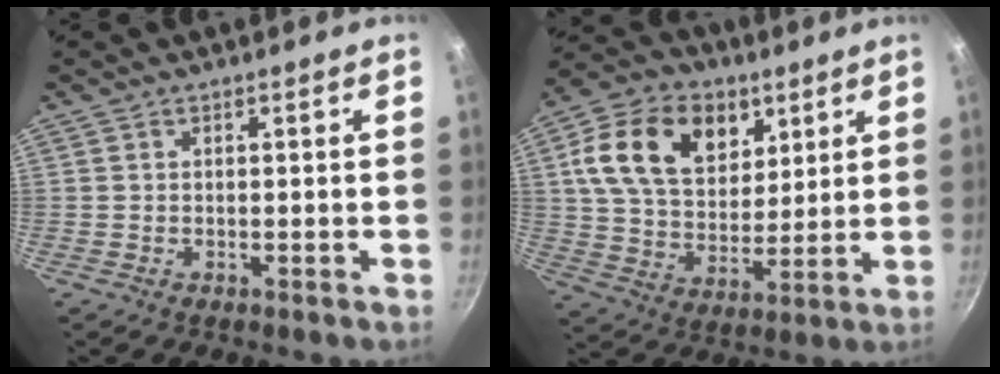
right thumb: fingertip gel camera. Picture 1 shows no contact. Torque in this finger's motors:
{"motor_torque": [-1.31, 1.93, 0.31, -0.10, 0.33]}